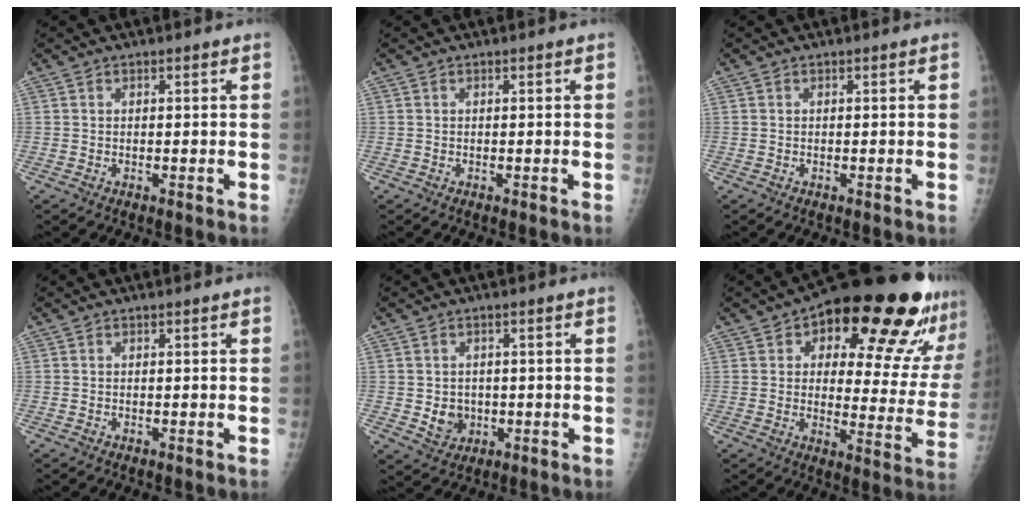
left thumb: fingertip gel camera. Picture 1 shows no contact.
{"total": 0.0}
{"total": 0.0}
{"total": 0.0}
{"total": 4.5, "force": [-0.5, 3.9, 2.1], "torque": [-0.014, 0.001, 0.002]}
{"total": 26.4, "force": [15.7, 10.2, 18.6], "torque": [-0.215, -0.043, 0.212]}